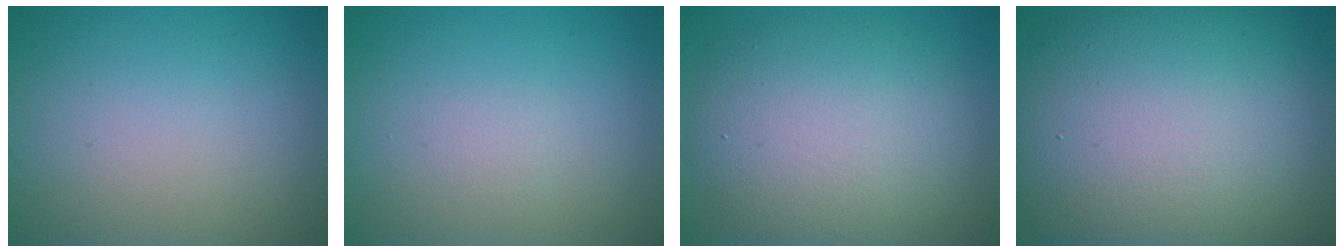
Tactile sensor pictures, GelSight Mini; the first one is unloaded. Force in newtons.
{"total": 0.5, "press": 0.5, "slide": 0.0}
{"total": 9.2, "press": 9.2, "slide": 0.3}
{"total": 16.6, "press": 16.6, "slide": 0.4}